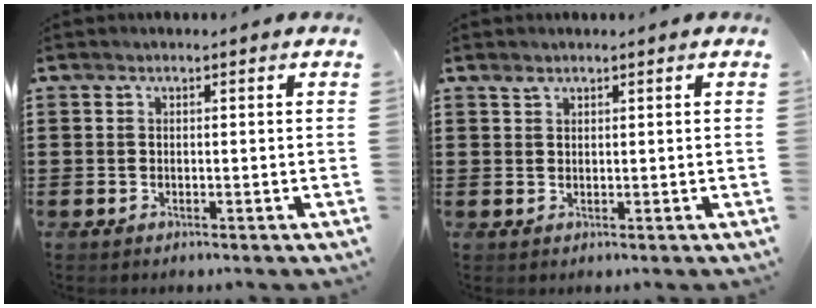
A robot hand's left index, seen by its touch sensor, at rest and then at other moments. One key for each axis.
{"total": 0.9, "fx": 0.7, "fy": 0.4, "fz": 0.3, "tx": -0.008, "ty": 0.002, "tz": 0.014}